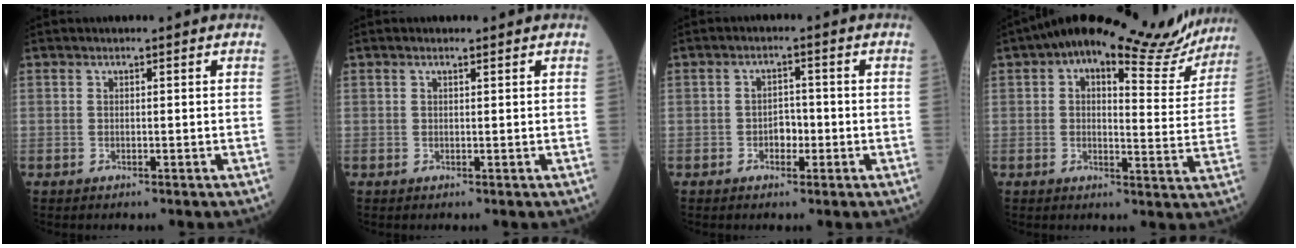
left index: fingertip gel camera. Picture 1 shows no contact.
{"total": 0.6, "force": [0.4, 0.1, 0.4], "torque": [-0.012, 0.004, 0.008]}
{"total": 2.7, "force": [-0.9, 1.7, 1.9], "torque": [-0.026, 0.007, -0.017]}
{"total": 18.1, "force": [14.9, 5.4, 8.6], "torque": [-0.105, 0.006, 0.174]}